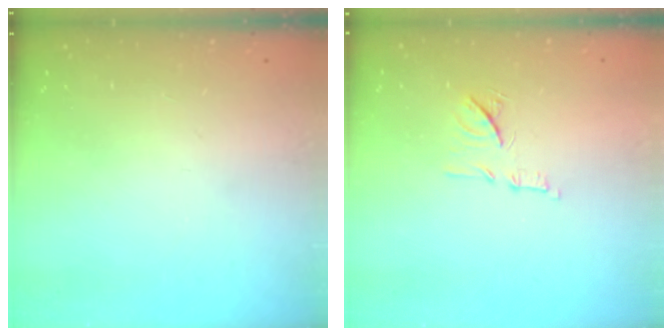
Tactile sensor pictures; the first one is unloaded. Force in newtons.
{"total": 9.6, "press": 9.6, "slide": 0.3}